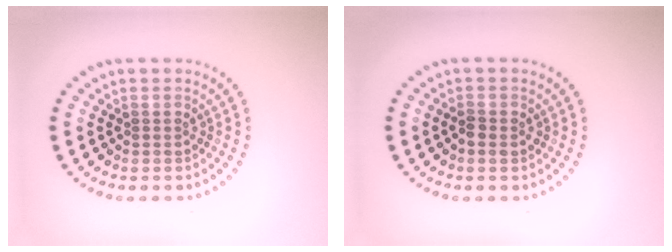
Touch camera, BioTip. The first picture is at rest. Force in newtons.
{"total": 1.2, "press": 1.1, "slide": 0.1}